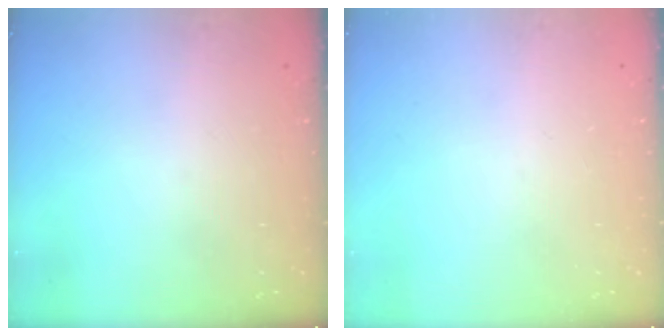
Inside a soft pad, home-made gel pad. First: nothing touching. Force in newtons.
{"total": 0.0}